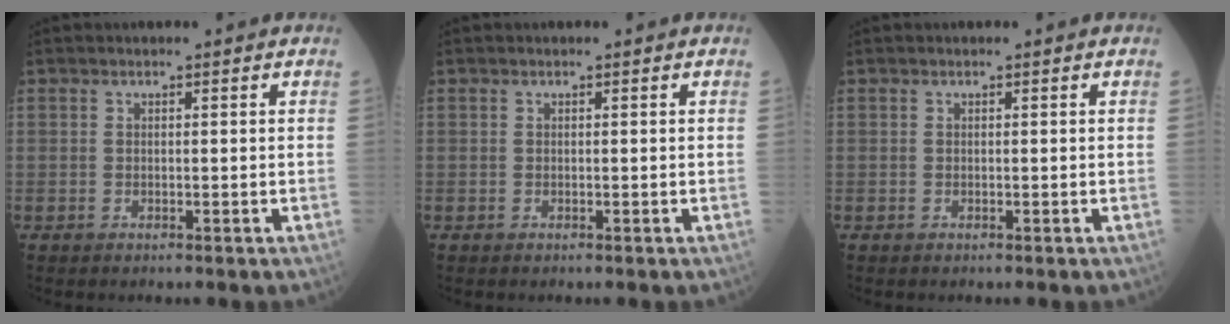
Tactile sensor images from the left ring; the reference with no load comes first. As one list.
[{"total": 0.0}, {"total": 0.0}]